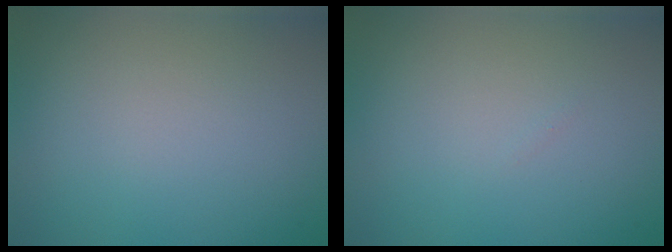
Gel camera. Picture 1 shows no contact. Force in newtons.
{"total": 0.0}